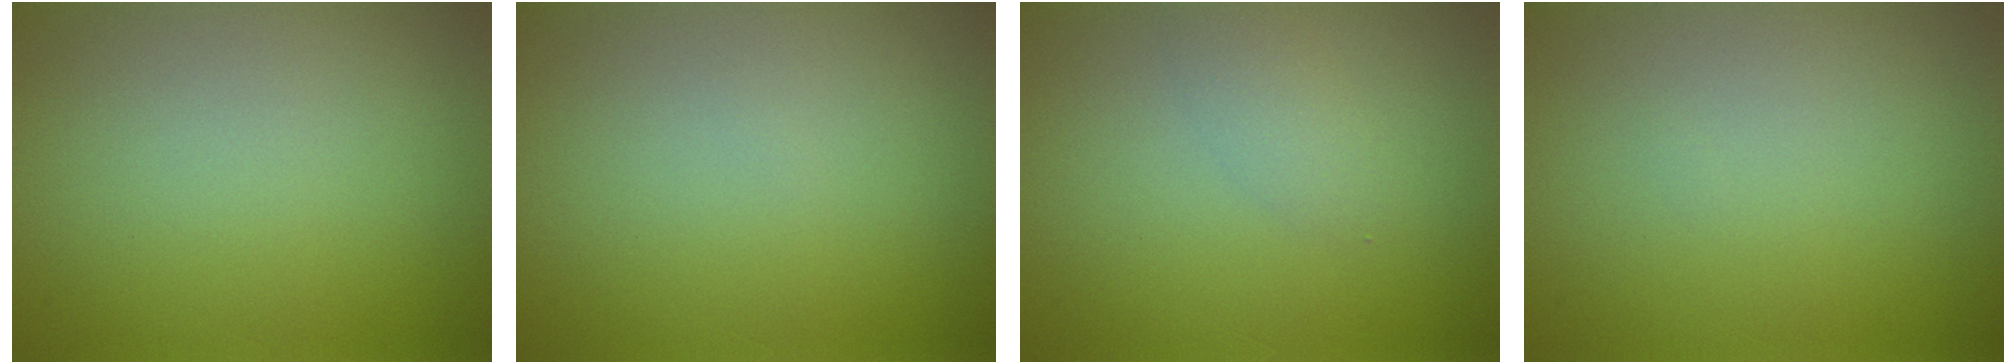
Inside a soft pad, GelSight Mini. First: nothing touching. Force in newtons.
{"total": 0.0}
{"total": 1.5, "press": 1.5, "slide": 0.1}
{"total": 0.0}